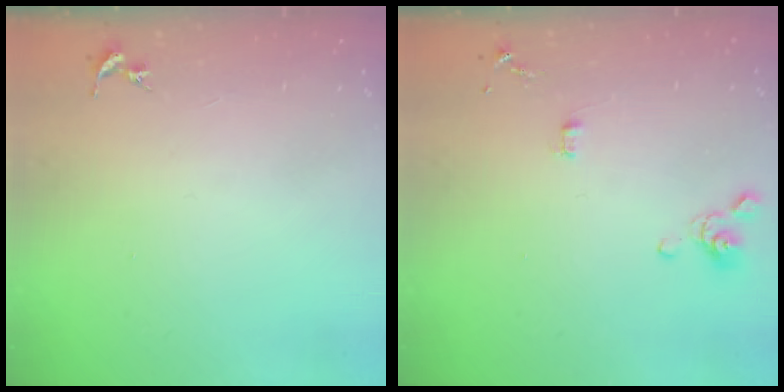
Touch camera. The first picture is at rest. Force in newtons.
{"total": 4.4, "press": 4.0, "slide": 1.8}